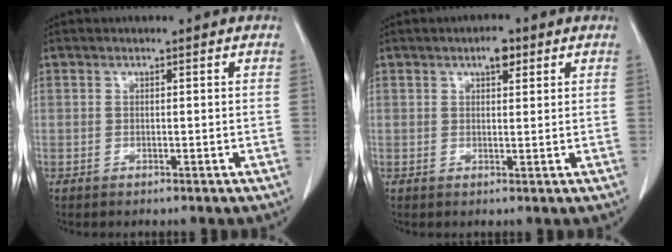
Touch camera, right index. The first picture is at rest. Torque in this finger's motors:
{"motor_torque": [0.25, 0.07, 0.04, 0.01]}